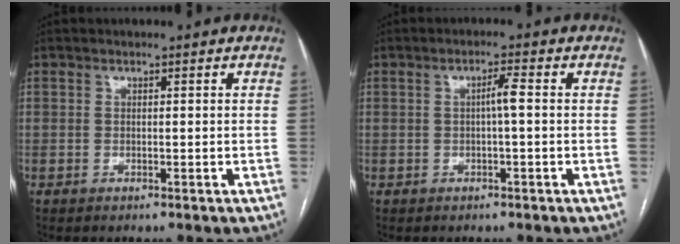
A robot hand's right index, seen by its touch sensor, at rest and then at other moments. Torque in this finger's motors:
{"motor_torque": [0.20, -0.03, 0.06, 0.06]}